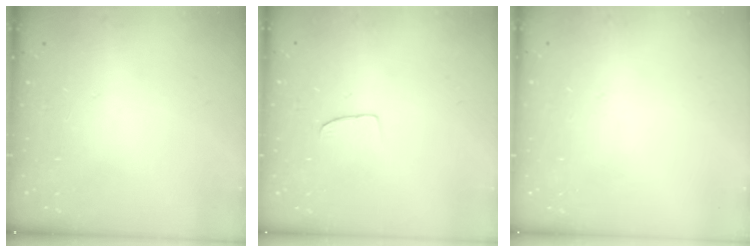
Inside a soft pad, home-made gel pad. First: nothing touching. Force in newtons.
{"total": 4.2, "press": 4.2, "slide": 0.3}
{"total": 0.0}